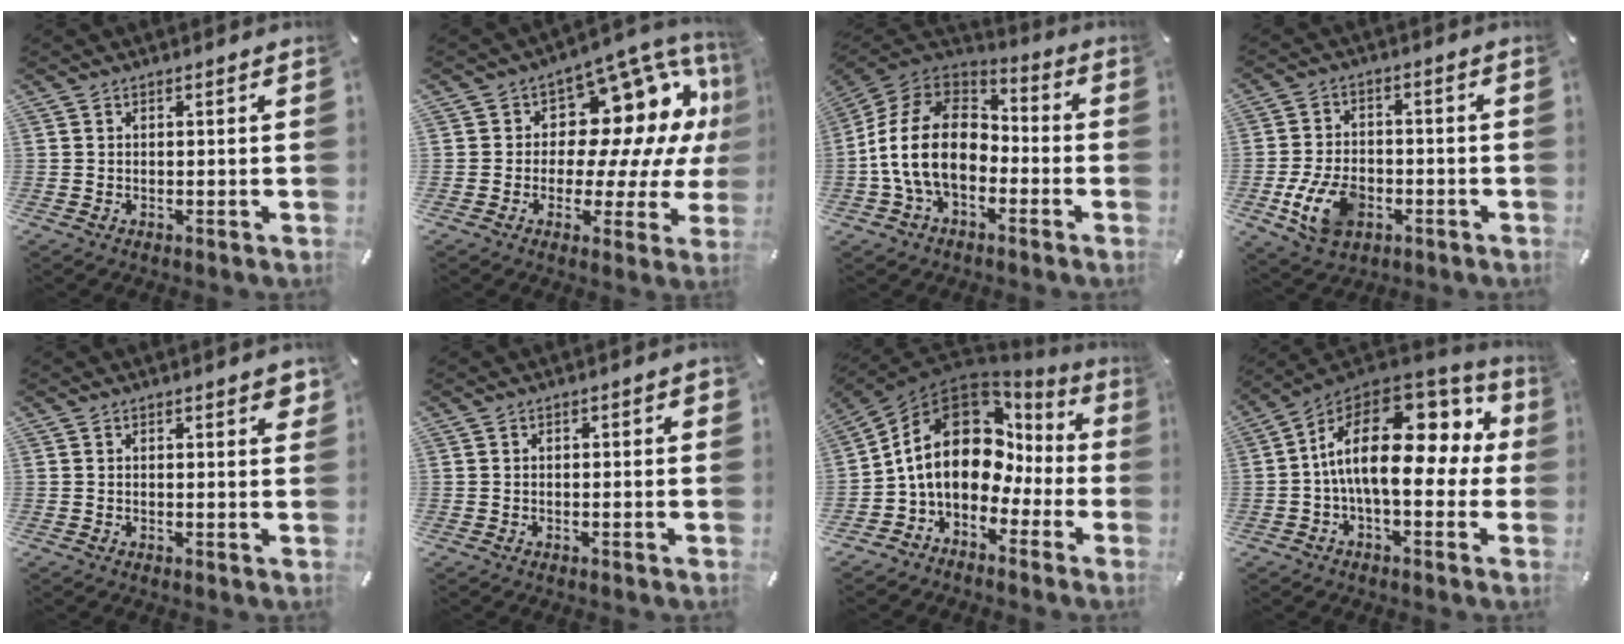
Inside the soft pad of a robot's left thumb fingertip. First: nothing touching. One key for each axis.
{"total": 16.5, "fx": 5.2, "fy": 10.9, "fz": 11.2, "tx": -0.149, "ty": -0.050, "tz": 0.087}
{"total": 17.8, "fx": -4.6, "fy": 12.2, "fz": 12.1, "tx": -0.250, "ty": 0.041, "tz": -0.082}
{"total": 11.0, "fx": -3.8, "fy": 7.4, "fz": 7.3, "tx": -0.154, "ty": 0.006, "tz": -0.067}
{"total": 1.8, "fx": 0.7, "fy": 0.7, "fz": 1.5, "tx": -0.023, "ty": 0.001, "tz": 0.010}
{"total": 1.1, "fx": -0.4, "fy": 0.6, "fz": 0.9, "tx": -0.017, "ty": 0.002, "tz": -0.007}
{"total": 17.4, "fx": 2.7, "fy": 12.8, "fz": 11.6, "tx": -0.222, "ty": -0.014, "tz": 0.044}
{"total": 21.8, "fx": 3.3, "fy": 10.2, "fz": 19.0, "tx": -0.335, "ty": -0.027, "tz": 0.059}